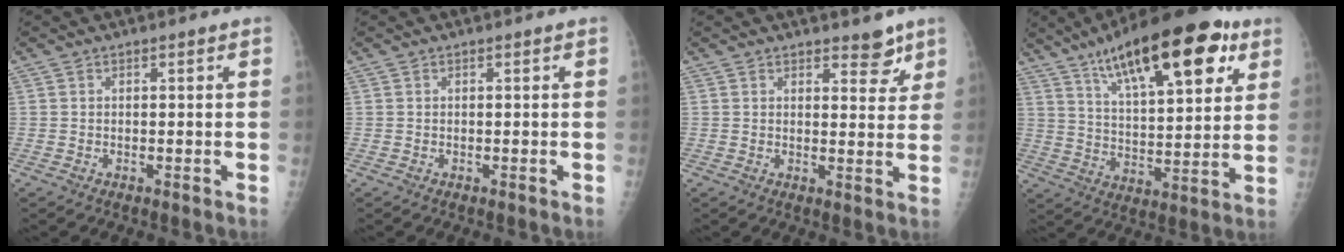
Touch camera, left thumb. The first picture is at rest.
{"total": 0.0}
{"total": 4.4, "force": [3.3, 2.0, 2.3], "torque": [-0.004, -0.021, 0.043]}
{"total": 23.9, "force": [12.8, 8.3, 18.4], "torque": [-0.260, -0.027, 0.204]}